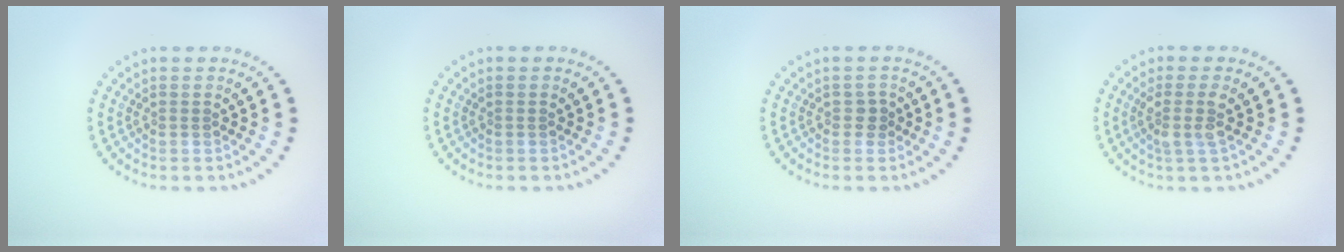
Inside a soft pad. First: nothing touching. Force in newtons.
{"total": 0.0}
{"total": 1.0, "press": 0.8, "slide": 0.5}
{"total": 2.1, "press": 1.6, "slide": 1.4}